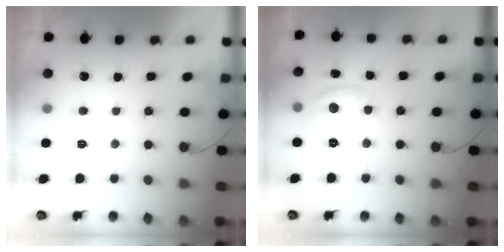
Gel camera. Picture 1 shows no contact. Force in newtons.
{"total": 6.1, "press": 6.1, "slide": 0.5}